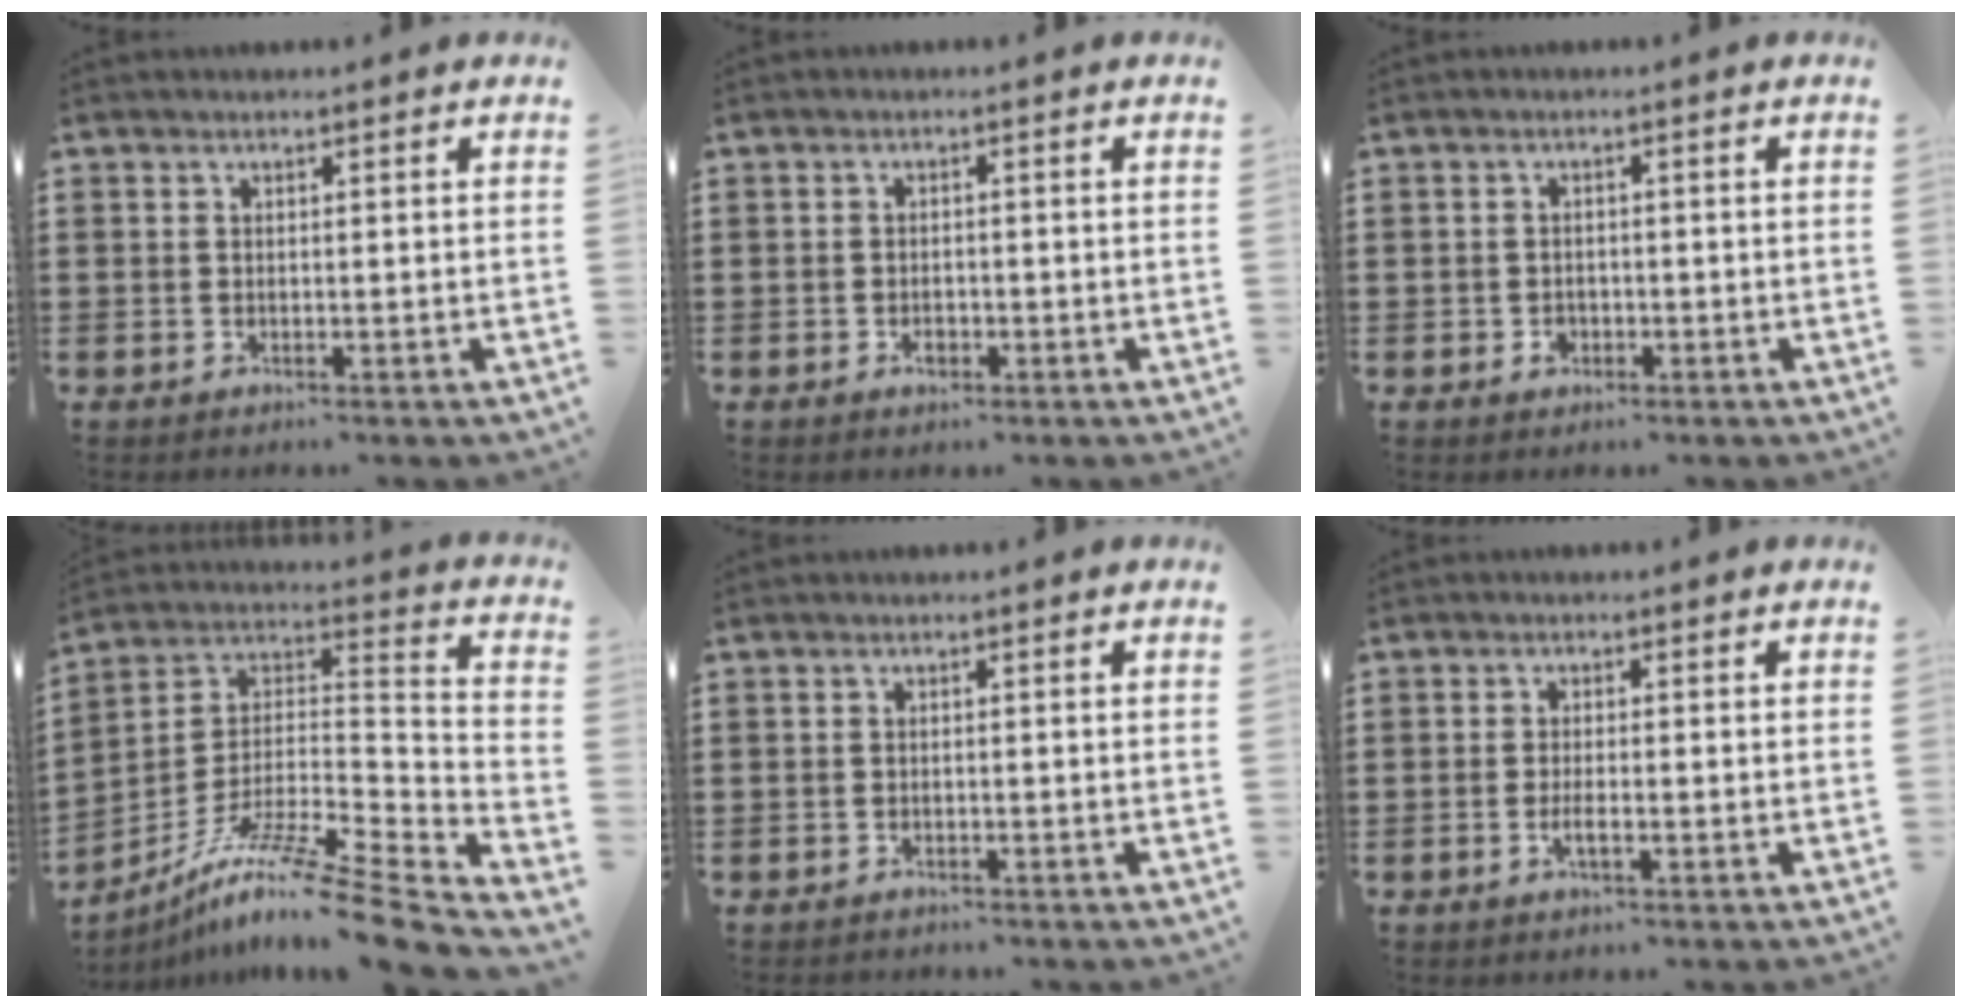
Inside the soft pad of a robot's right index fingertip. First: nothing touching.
{"total": 1.8, "force": [-0.9, 1.0, 1.2], "torque": [-0.024, -0.001, -0.016]}
{"total": 1.6, "force": [-0.7, 1.2, 0.8], "torque": [-0.018, 0.001, -0.016]}
{"total": 11.7, "force": [-9.0, -0.2, 7.4], "torque": [-0.123, -0.001, -0.171]}
{"total": 0.8, "force": [-0.8, 0.2, 0.0], "torque": [-0.003, 0.000, -0.016]}
{"total": 2.0, "force": [-0.8, 0.4, 1.8], "torque": [-0.040, -0.004, -0.016]}